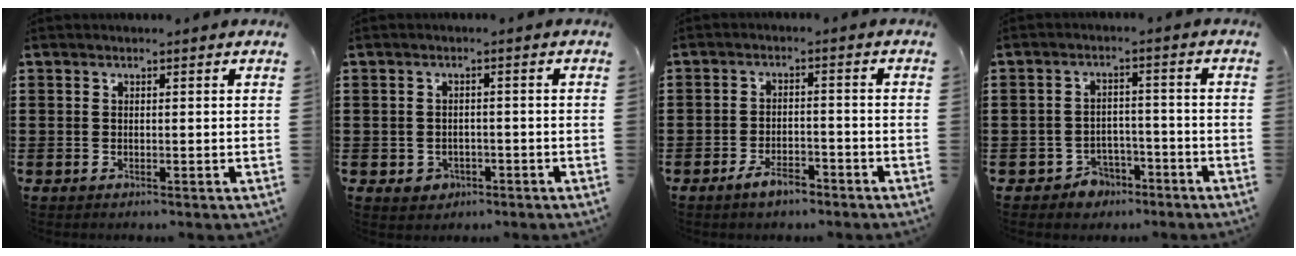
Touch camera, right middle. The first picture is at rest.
{"total": 1.8, "force": [-1.0, 1.5, 0.4], "torque": [-0.014, 0.002, -0.024]}
{"total": 4.0, "force": [-3.1, 1.4, 2.1], "torque": [-0.041, 0.009, -0.061]}
{"total": 3.8, "force": [-3.2, 1.9, 0.5], "torque": [-0.017, 0.009, -0.066]}